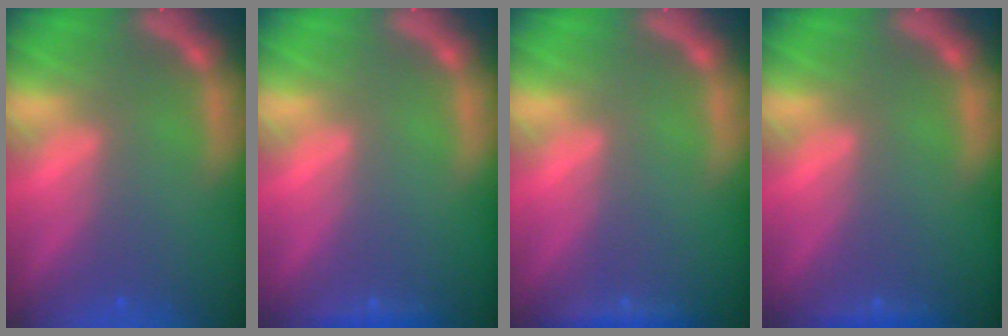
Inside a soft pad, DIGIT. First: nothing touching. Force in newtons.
{"total": 0.9}
{"total": 1.4}
{"total": 0.9}